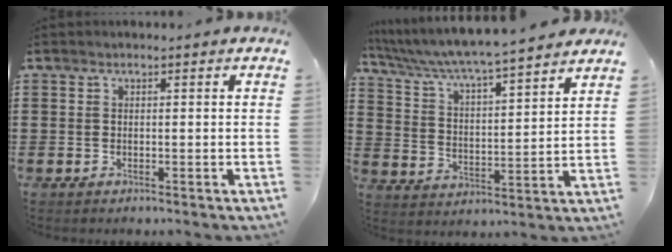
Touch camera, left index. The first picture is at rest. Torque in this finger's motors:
{"motor_torque": [2.14, 0.00, 1.05, 0.21]}